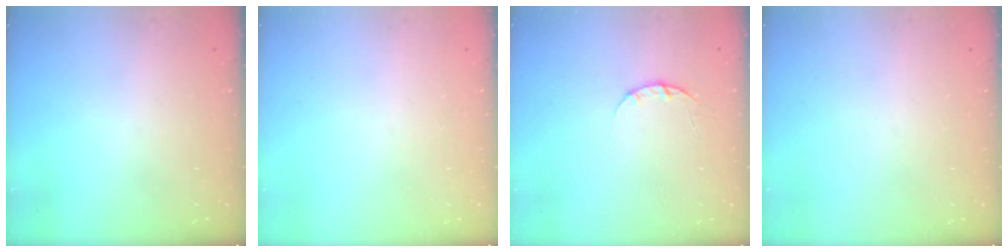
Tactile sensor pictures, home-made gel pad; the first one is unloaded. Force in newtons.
{"total": 0.0}
{"total": 3.2, "press": 3.2, "slide": 0.3}
{"total": 0.0}